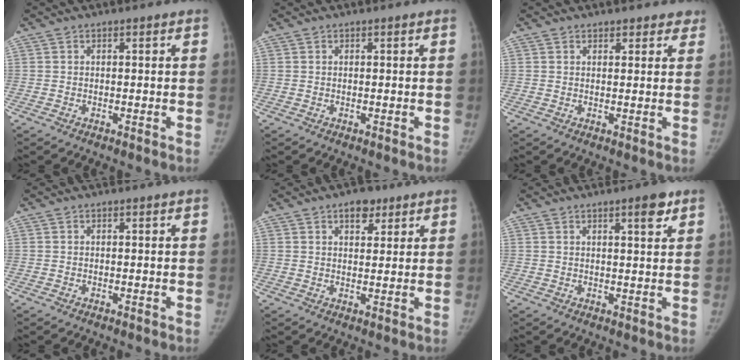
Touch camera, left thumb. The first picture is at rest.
{"total": 0.0}
{"total": 2.8, "force": [2.3, 1.5, 0.3], "torque": [0.032, -0.007, 0.019]}
{"total": 0.0}
{"total": 4.3, "force": [2.6, 2.6, 2.2], "torque": [-0.008, -0.011, 0.036]}
{"total": 3.8, "force": [2.3, 0.8, 2.9], "torque": [-0.037, -0.013, 0.032]}